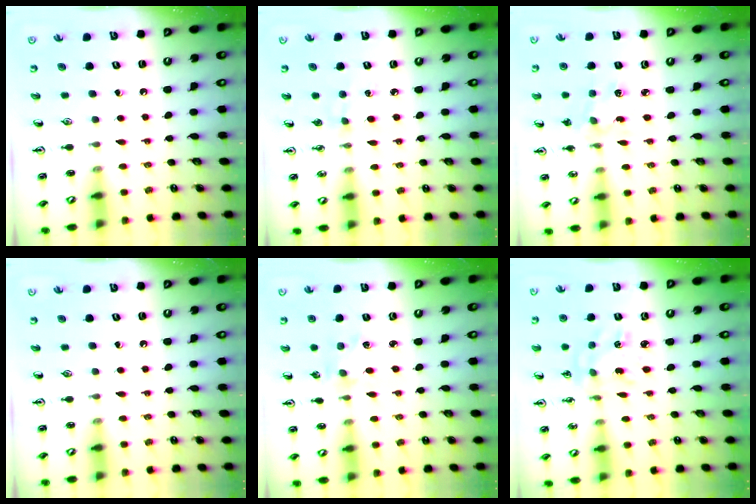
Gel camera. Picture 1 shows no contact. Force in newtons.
{"total": 4.1, "press": 4.0, "slide": 0.6}
{"total": 2.4, "press": 2.4, "slide": 0.6}
{"total": 0.0}
{"total": 1.9, "press": 1.8, "slide": 0.4}
{"total": 2.1, "press": 2.1, "slide": 0.1}